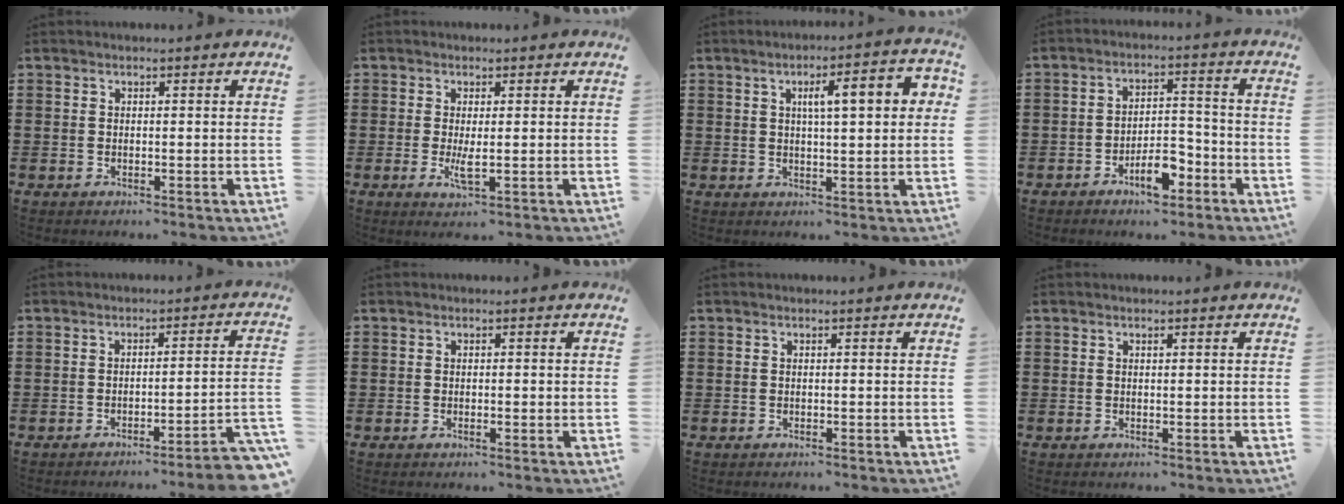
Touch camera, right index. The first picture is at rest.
{"total": 2.7, "force": [-0.3, 0.5, 2.6], "torque": [-0.053, -0.005, -0.008]}
{"total": 6.3, "force": [1.6, 1.6, 5.9], "torque": [-0.091, -0.002, 0.018]}
{"total": 6.5, "force": [-4.0, 2.7, 4.4], "torque": [-0.075, 0.014, -0.072]}
{"total": 3.8, "force": [-3.1, -0.6, 2.0], "torque": [-0.036, -0.017, -0.064]}
{"total": 0.7, "force": [-0.1, 0.1, 0.6], "torque": [-0.012, -0.003, -0.002]}
{"total": 0.0}
{"total": 0.0}